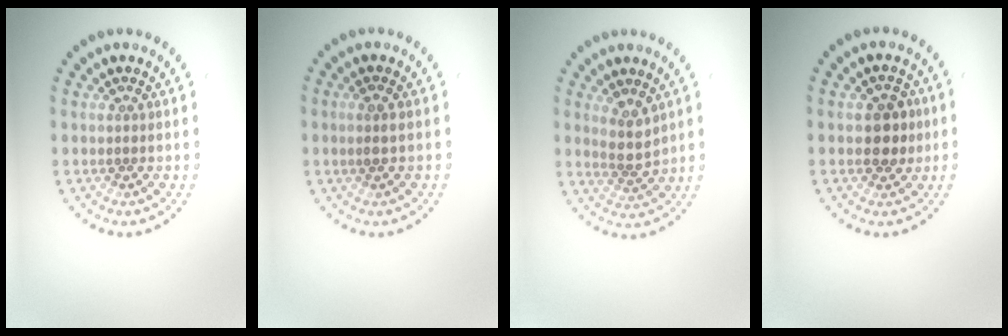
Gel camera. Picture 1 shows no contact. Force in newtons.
{"total": 0.9, "press": 0.8, "slide": 0.4}
{"total": 2.4, "press": 2.1, "slide": 1.2}
{"total": 2.6, "press": 2.6, "slide": 0.5}